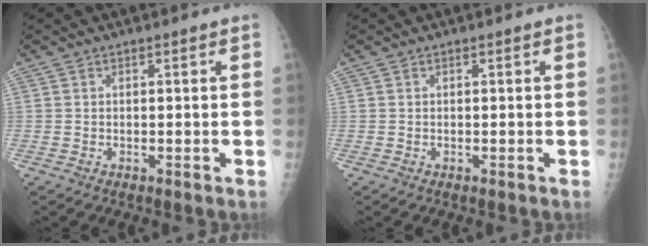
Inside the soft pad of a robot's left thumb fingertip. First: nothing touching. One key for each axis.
{"total": 0.0}